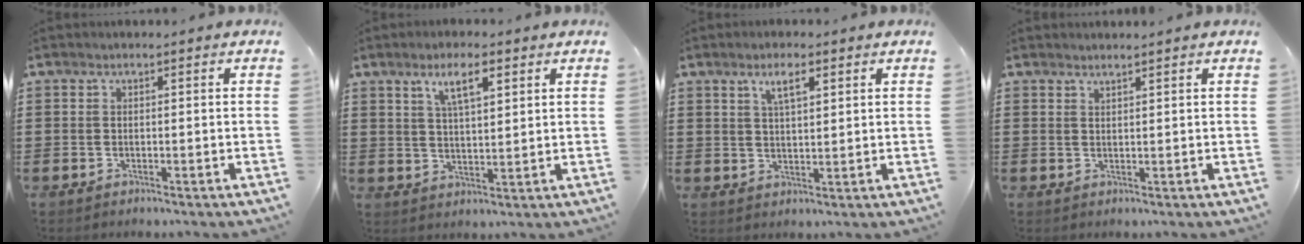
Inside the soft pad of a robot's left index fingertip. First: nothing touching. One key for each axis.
{"total": 5.9, "fx": 3.4, "fy": 1.6, "fz": 4.5, "tx": -0.082, "ty": 0.001, "tz": 0.054}
{"total": 2.9, "fx": 1.7, "fy": 0.9, "fz": 2.1, "tx": -0.037, "ty": 0.001, "tz": 0.028}
{"total": 1.2, "fx": 1.2, "fy": -0.1, "fz": 0.3, "tx": -0.008, "ty": -0.002, "tz": 0.024}